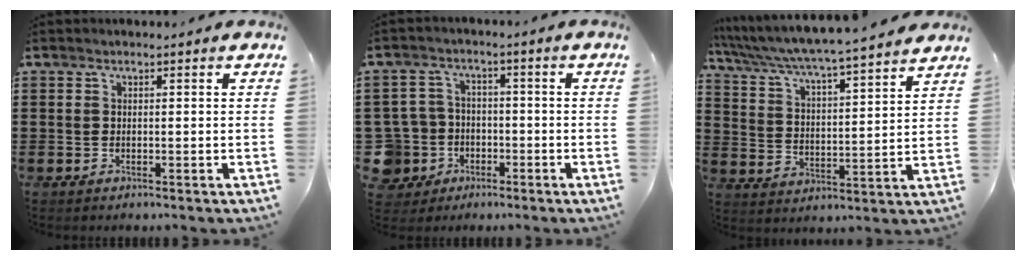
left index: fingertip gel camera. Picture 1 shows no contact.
{"total": 7.3, "force": [-2.9, 6.4, 2.0], "torque": [-0.091, 0.006, -0.059]}
{"total": 4.5, "force": [4.1, -0.7, 1.7], "torque": [-0.055, -0.040, 0.061]}